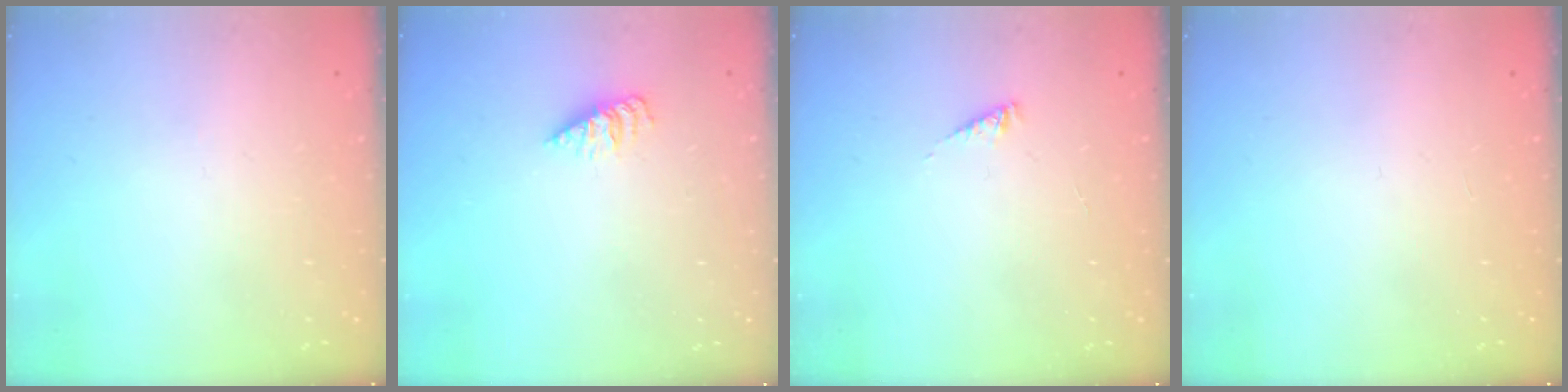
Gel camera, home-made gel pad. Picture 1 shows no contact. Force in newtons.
{"total": 2.0, "press": 2.0, "slide": 0.3}
{"total": 1.6, "press": 1.6, "slide": 0.3}
{"total": 0.0}